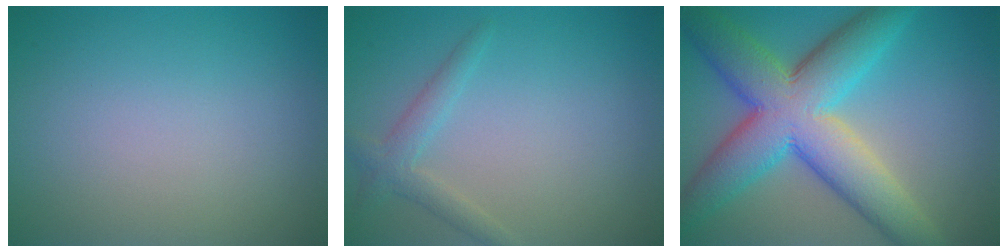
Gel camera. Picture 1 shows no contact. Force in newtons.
{"total": 2.0, "press": 2.0, "slide": 0.1}
{"total": 11.1, "press": 11.1, "slide": 0.5}